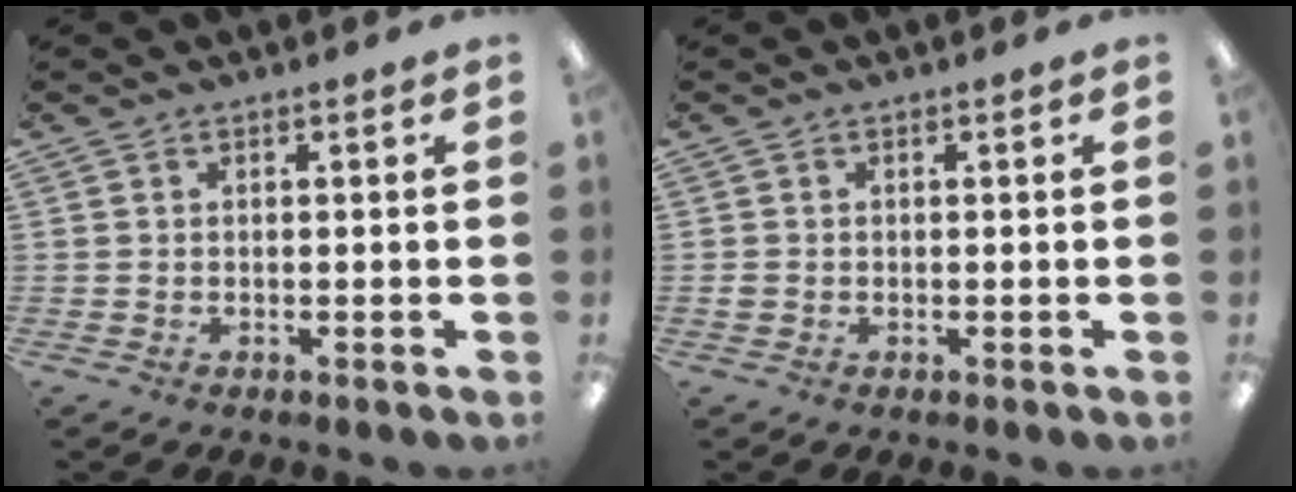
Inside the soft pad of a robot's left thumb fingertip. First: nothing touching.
{"total": 0.7, "force": [0.0, 0.7, 0.3], "torque": [-0.005, 0.004, -0.002]}